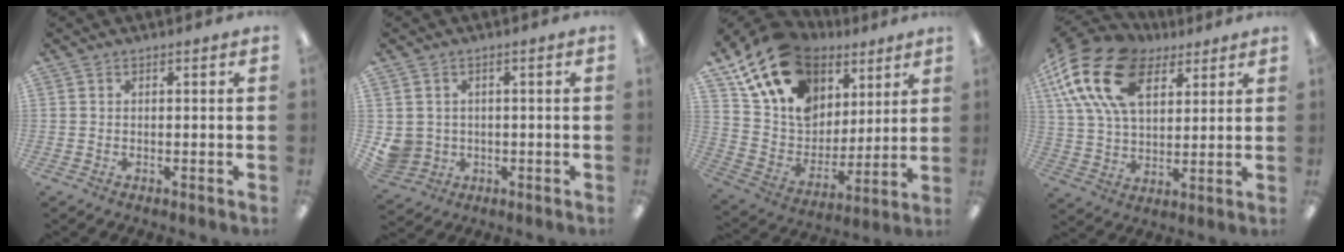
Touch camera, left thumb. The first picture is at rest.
{"total": 4.4, "force": [-0.1, 4.3, 0.7], "torque": [-0.029, -0.001, -0.001]}
{"total": 18.1, "force": [11.5, 11.9, 7.2], "torque": [-0.147, -0.067, 0.214]}
{"total": 20.1, "force": [9.8, 12.1, 12.7], "torque": [-0.274, -0.034, 0.176]}